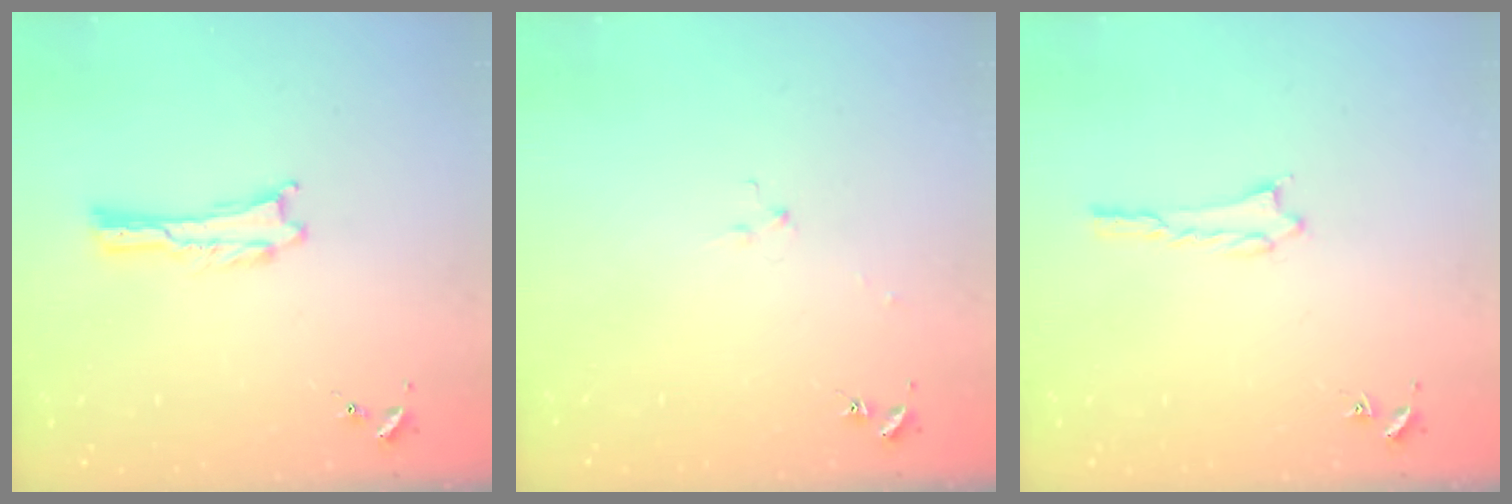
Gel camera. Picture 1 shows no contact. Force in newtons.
{"total": 2.5, "press": 2.5, "slide": 0.3}
{"total": 1.4, "press": 1.4, "slide": 0.2}